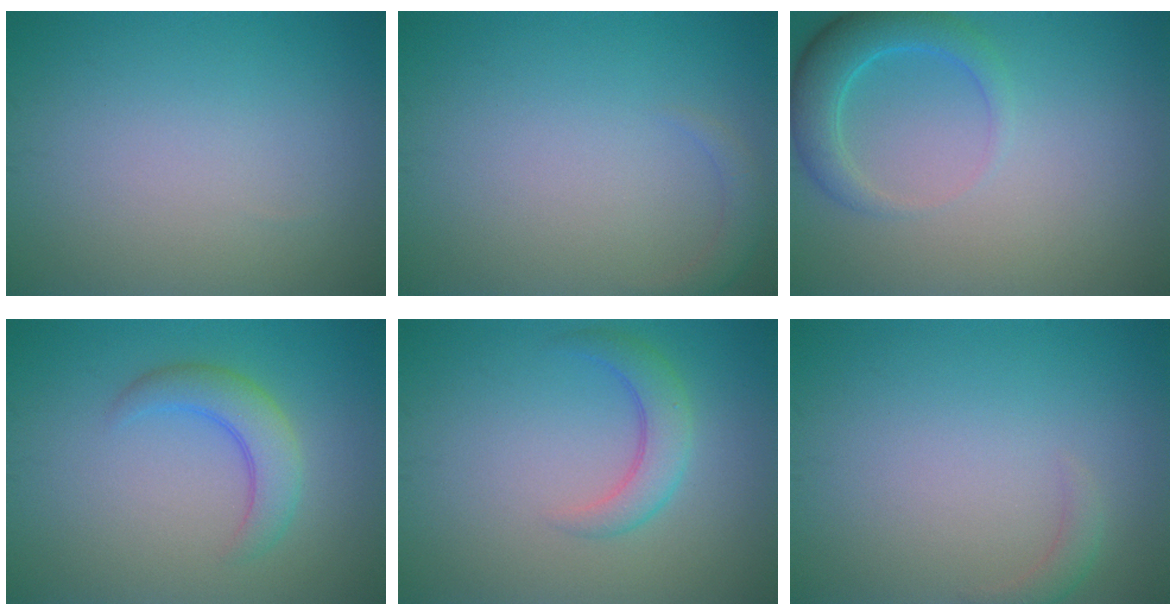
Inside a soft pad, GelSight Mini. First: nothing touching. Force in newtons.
{"total": 1.3, "press": 1.3, "slide": 0.2}
{"total": 3.7, "press": 3.7, "slide": 0.2}
{"total": 3.5, "press": 3.5, "slide": 0.1}
{"total": 2.8, "press": 2.8, "slide": 0.1}
{"total": 1.2, "press": 1.1, "slide": 0.2}